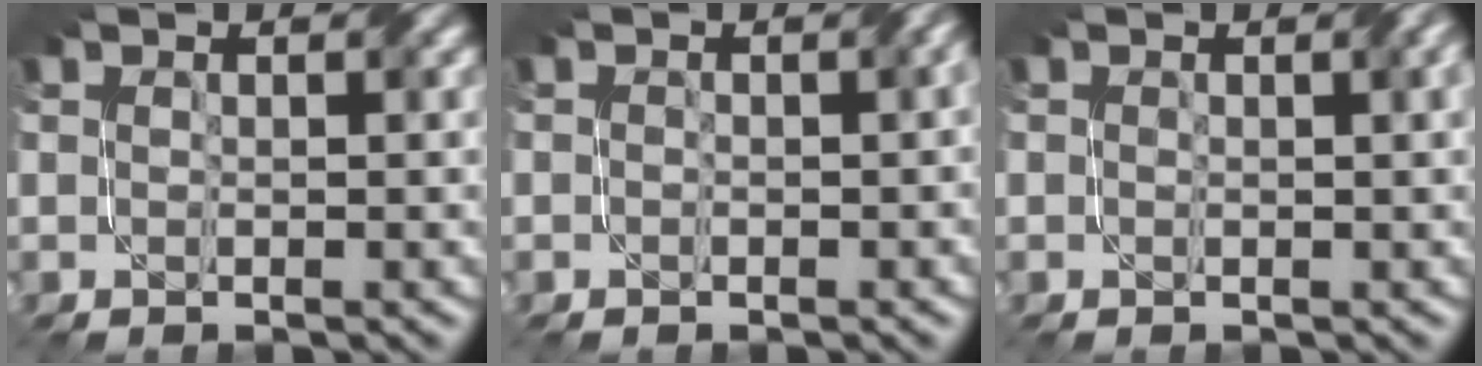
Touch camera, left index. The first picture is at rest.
{"total": 2.2, "force": [-0.8, 1.0, 1.8], "torque": [-0.021, -0.004, -0.011]}
{"total": 1.8, "force": [0.4, 0.4, 1.7], "torque": [-0.027, 0.003, 0.004]}